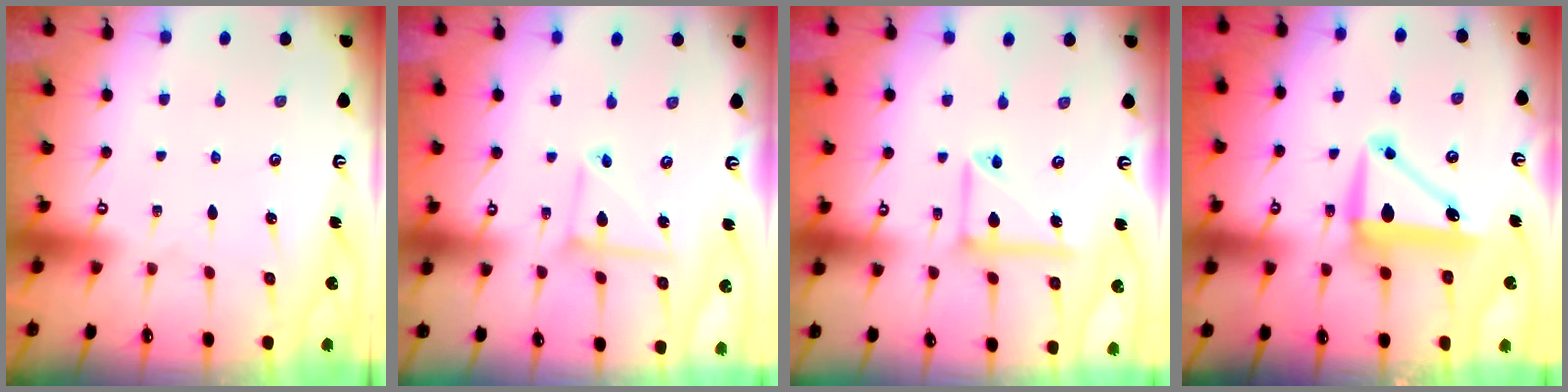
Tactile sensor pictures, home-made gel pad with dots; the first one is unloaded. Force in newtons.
{"total": 6.8, "press": 6.7, "slide": 0.5}
{"total": 11.9, "press": 11.8, "slide": 1.7}
{"total": 9.4, "press": 9.2, "slide": 2.2}